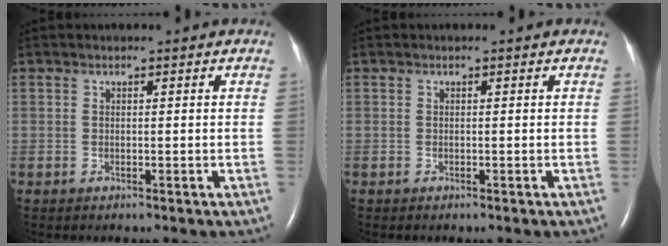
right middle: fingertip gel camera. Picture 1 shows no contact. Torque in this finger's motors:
{"motor_torque": [1.06, -1.08, 0.00, 0.00]}